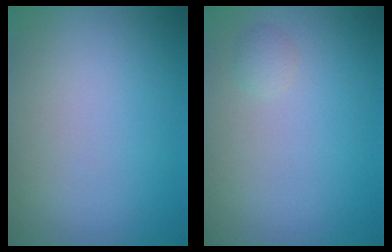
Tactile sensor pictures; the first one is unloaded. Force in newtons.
{"total": 0.7, "press": 0.7, "slide": 0.0}